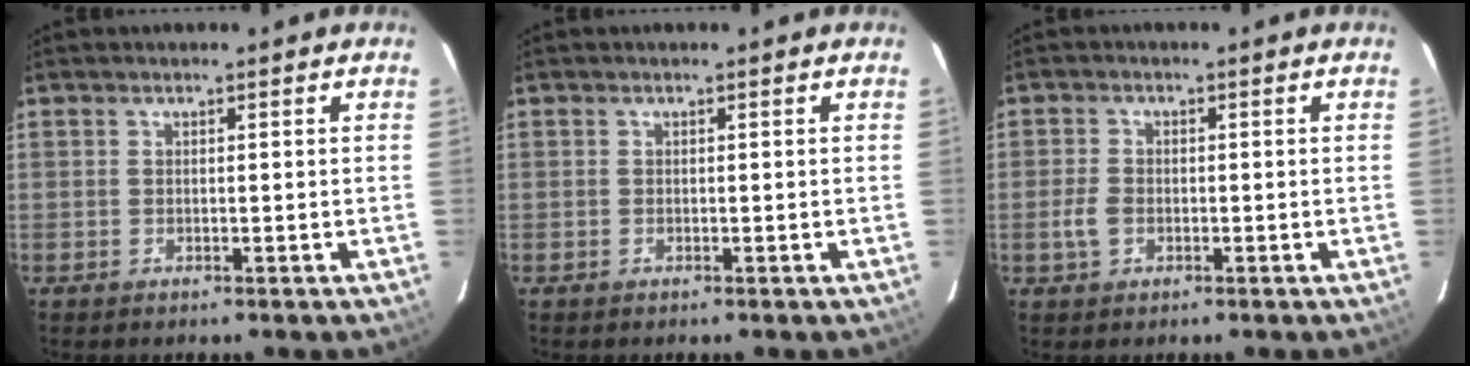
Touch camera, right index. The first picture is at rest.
{"total": 0.0}
{"total": 3.5, "force": [-1.1, 2.4, 2.2], "torque": [-0.054, 0.002, -0.019]}